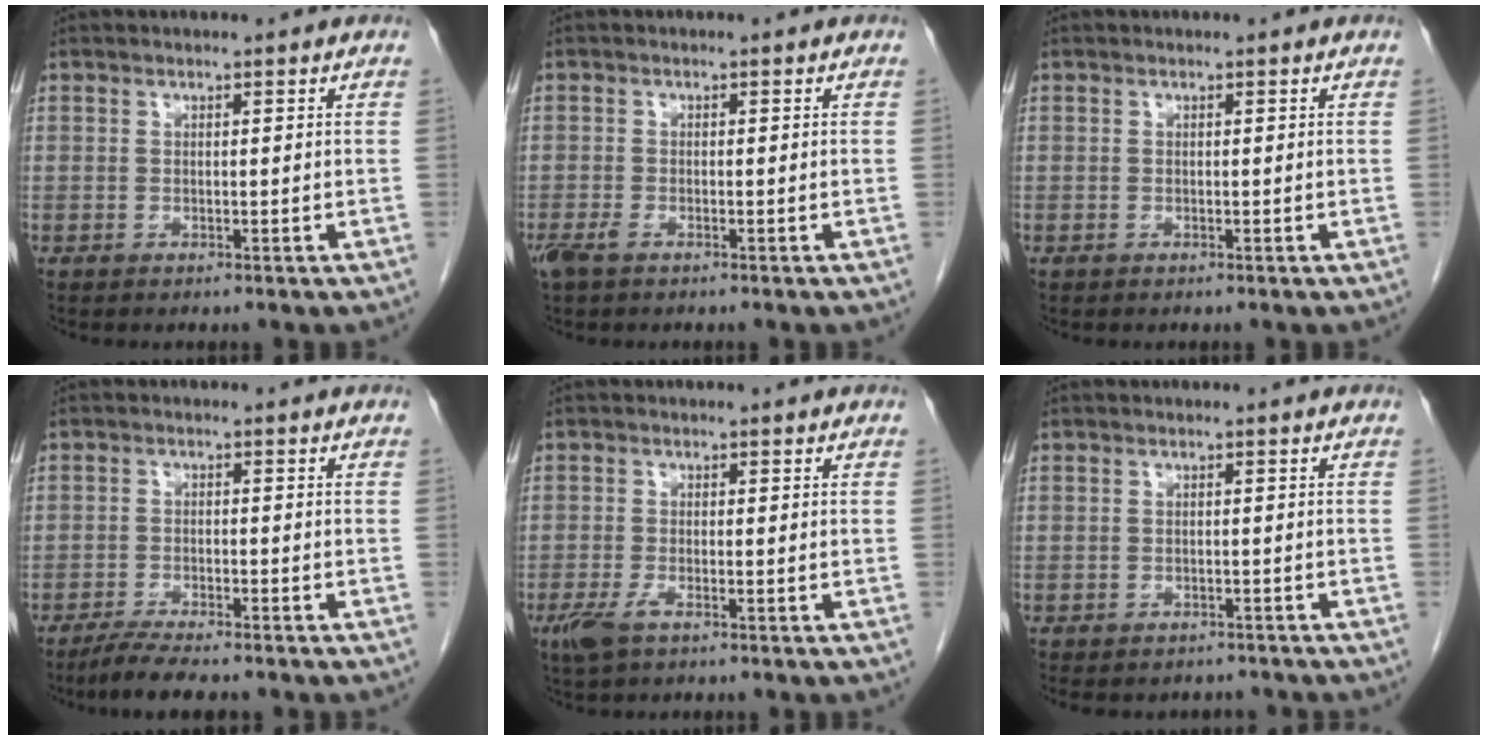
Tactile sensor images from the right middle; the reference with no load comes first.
{"total": 2.6, "force": [-1.6, 1.0, 1.7], "torque": [-0.042, -0.005, -0.028]}
{"total": 0.0}
{"total": 5.9, "force": [-5.0, 0.9, 3.0], "torque": [-0.053, -0.013, -0.084]}
{"total": 3.2, "force": [-1.9, 0.9, 2.4], "torque": [-0.057, -0.005, -0.036]}
{"total": 6.9, "force": [-6.1, 3.1, 1.2], "torque": [-0.017, -0.001, -0.073]}